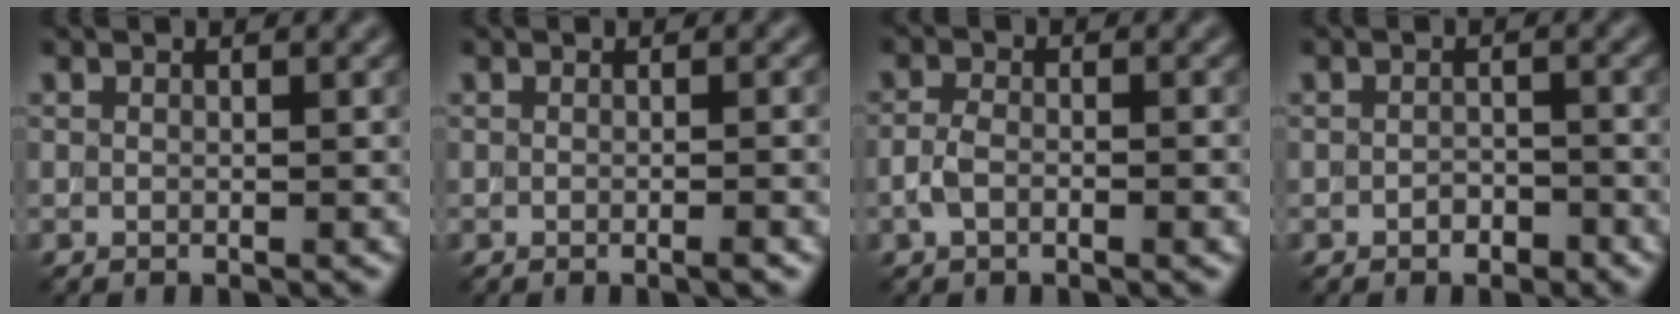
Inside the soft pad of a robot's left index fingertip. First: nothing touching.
{"total": 2.1, "force": [-0.3, 0.8, 1.9], "torque": [-0.011, -0.002, -0.009]}
{"total": 2.3, "force": [-1.0, 1.1, 1.8], "torque": [-0.038, 0.003, -0.024]}
{"total": 1.2, "force": [-0.8, 0.7, 0.5], "torque": [-0.011, 0.003, -0.015]}